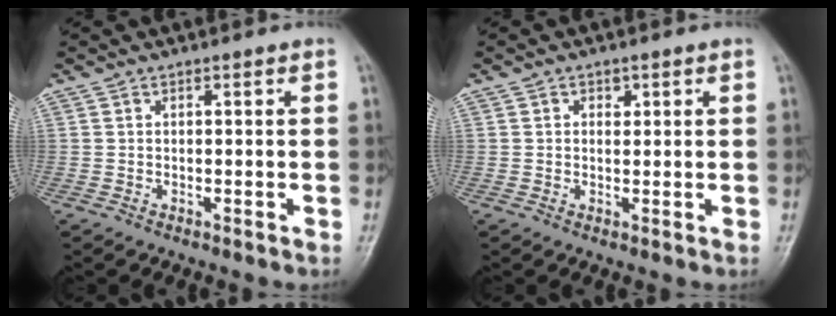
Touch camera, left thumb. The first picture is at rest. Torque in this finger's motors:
{"motor_torque": [0.33, 0.20, -0.38, -0.19, -0.03]}